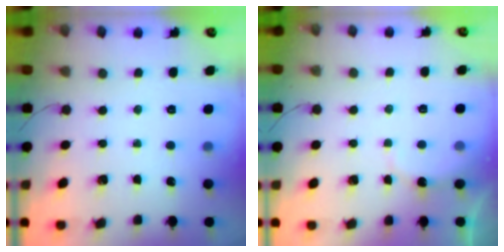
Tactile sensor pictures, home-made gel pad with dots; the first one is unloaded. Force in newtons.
{"total": 5.1, "press": 5.1, "slide": 0.8}